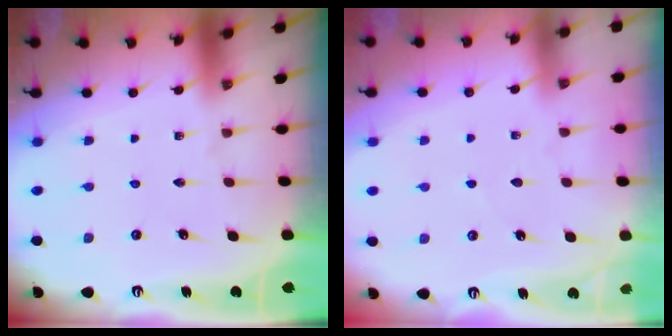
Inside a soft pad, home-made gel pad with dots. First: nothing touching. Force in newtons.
{"total": 2.7, "press": 2.6, "slide": 0.3}